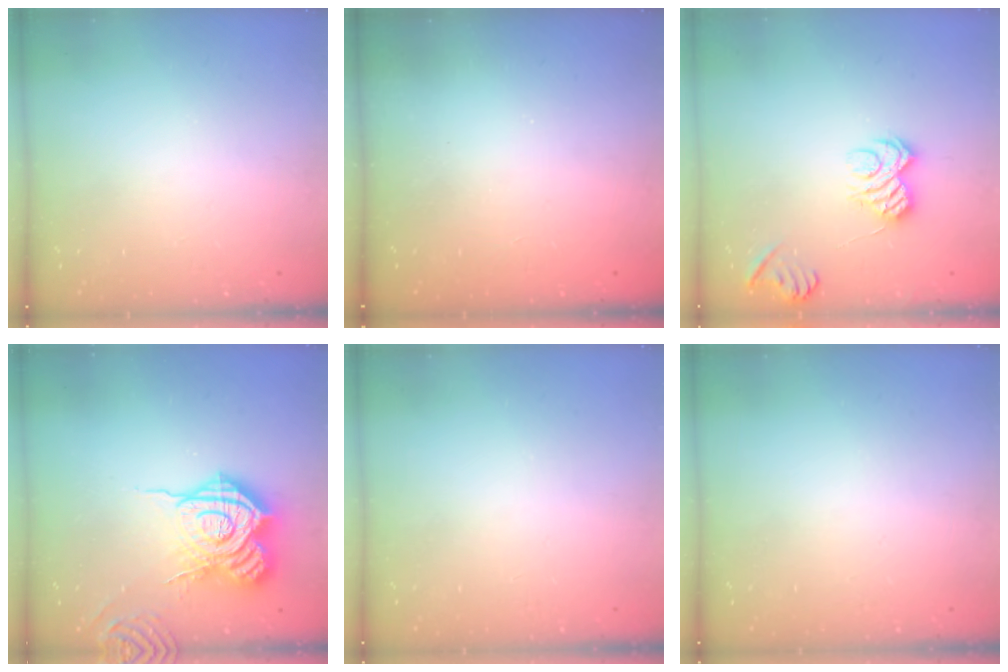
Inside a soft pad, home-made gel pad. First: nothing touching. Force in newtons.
{"total": 2.3, "press": 2.1, "slide": 0.7}
{"total": 8.5, "press": 8.4, "slide": 1.2}
{"total": 18.9, "press": 18.8, "slide": 1.3}
{"total": 0.0}
{"total": 0.0}